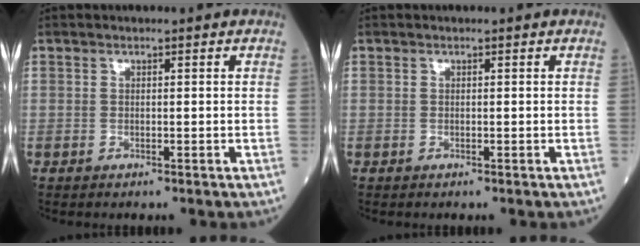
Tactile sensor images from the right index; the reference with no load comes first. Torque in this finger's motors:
{"motor_torque": [0.02, 0.00, 0.01, -0.01]}